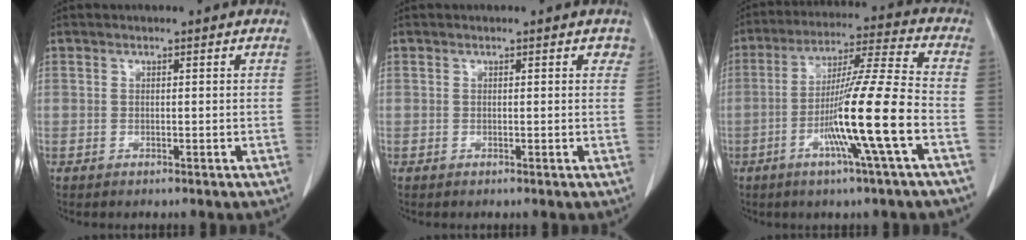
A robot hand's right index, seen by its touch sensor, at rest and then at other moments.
{"total": 1.2, "force": [0.7, 0.6, 0.7], "torque": [0.004, 0.002, 0.001]}
{"total": 14.2, "force": [-4.5, -1.8, 13.4], "torque": [-0.242, -0.008, -0.086]}